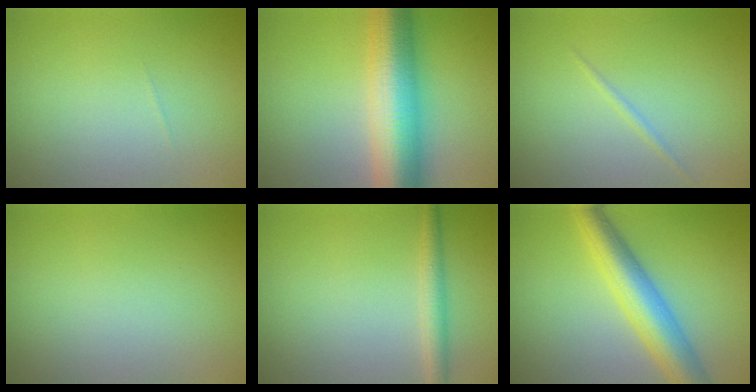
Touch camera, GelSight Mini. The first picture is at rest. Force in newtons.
{"total": 10.1, "press": 10.1, "slide": 0.1}
{"total": 0.6, "press": 0.6, "slide": 0.0}
{"total": 0.0}
{"total": 2.1, "press": 2.1, "slide": 0.0}
{"total": 6.3, "press": 6.3, "slide": 0.2}